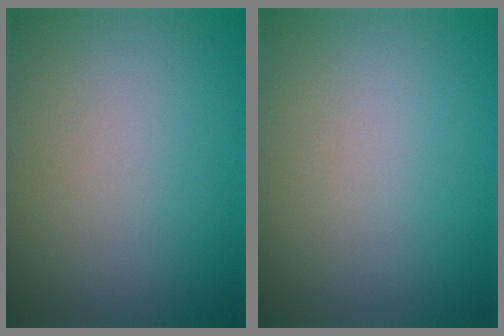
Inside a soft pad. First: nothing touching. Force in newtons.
{"total": 0.0}